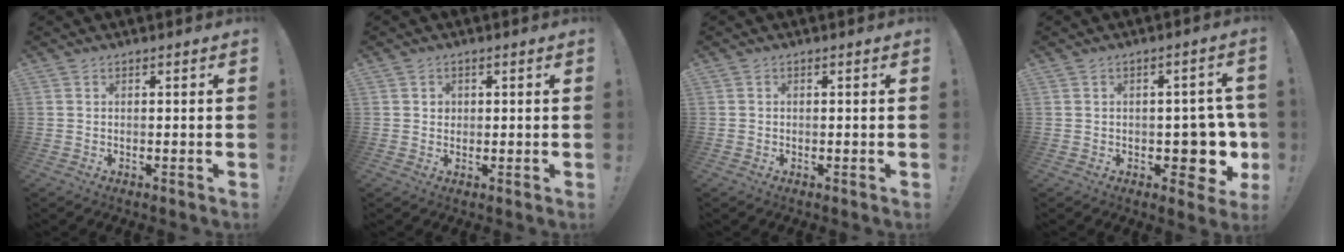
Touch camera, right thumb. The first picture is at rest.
{"total": 1.7, "force": [0.4, 1.6, 0.5], "torque": [0.007, -0.005, 0.004]}
{"total": 0.6, "force": [-0.3, 0.4, 0.2], "torque": [-0.003, 0.001, -0.005]}
{"total": 8.4, "force": [-1.7, 5.7, 5.9], "torque": [-0.060, 0.007, -0.019]}